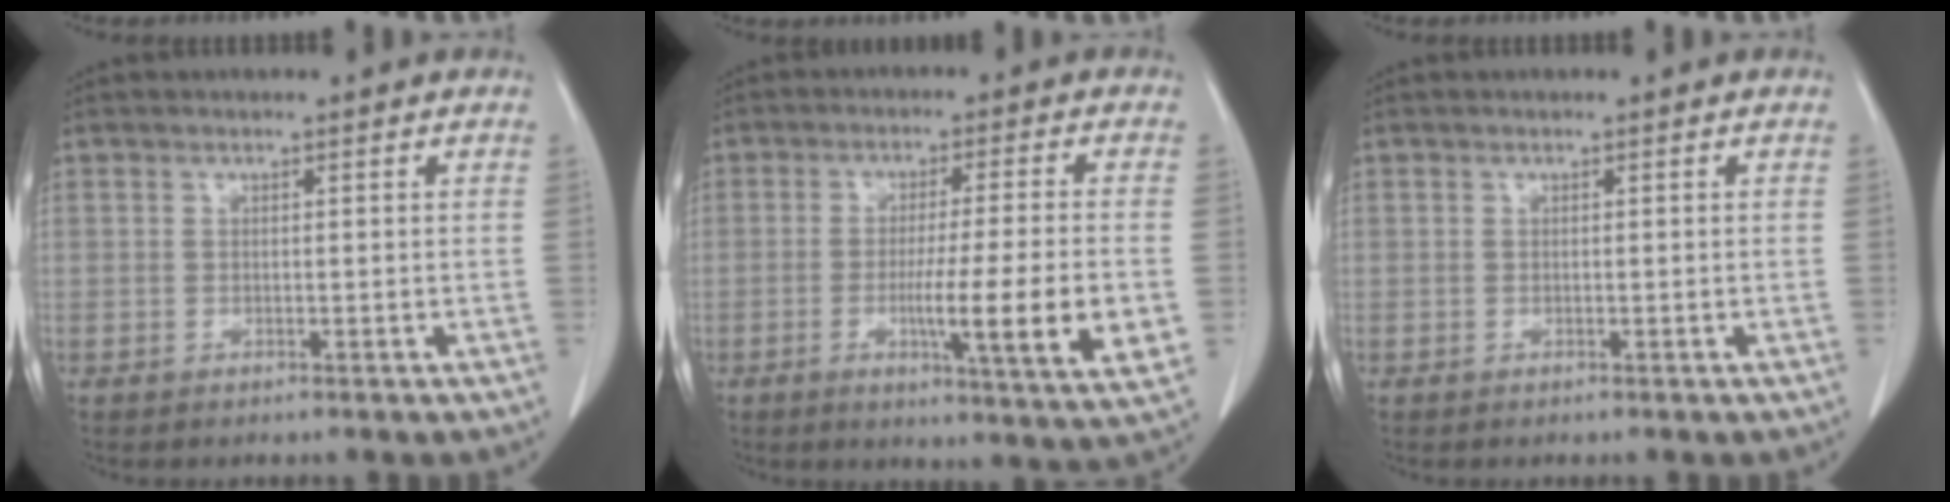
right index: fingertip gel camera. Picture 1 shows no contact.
{"total": 13.0, "force": [-2.6, -0.5, 12.7], "torque": [-0.194, -0.027, -0.042]}
{"total": 0.0}